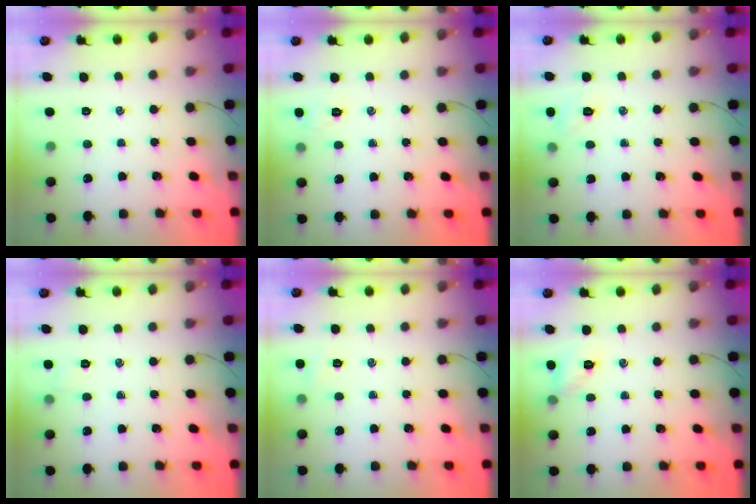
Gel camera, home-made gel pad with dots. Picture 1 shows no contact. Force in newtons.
{"total": 4.0, "press": 3.9, "slide": 1.2}
{"total": 4.9, "press": 4.7, "slide": 1.2}
{"total": 3.2, "press": 3.1, "slide": 1.0}
{"total": 3.4, "press": 3.2, "slide": 0.9}
{"total": 5.9, "press": 5.8, "slide": 0.5}